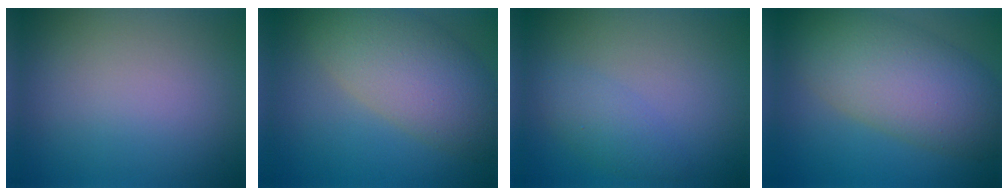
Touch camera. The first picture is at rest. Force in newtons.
{"total": 7.6, "press": 7.5, "slide": 0.8}
{"total": 2.2, "press": 2.2, "slide": 0.0}
{"total": 8.7, "press": 8.7, "slide": 0.4}